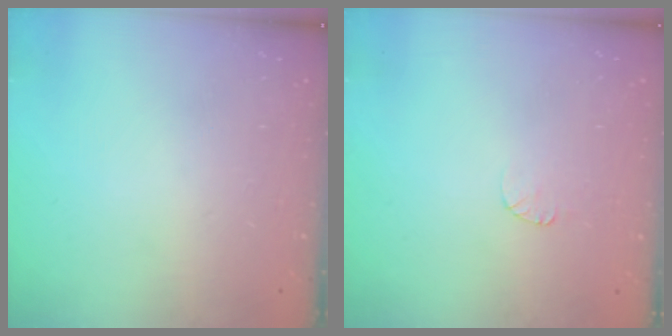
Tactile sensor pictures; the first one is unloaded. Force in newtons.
{"total": 4.0, "press": 3.9, "slide": 0.5}